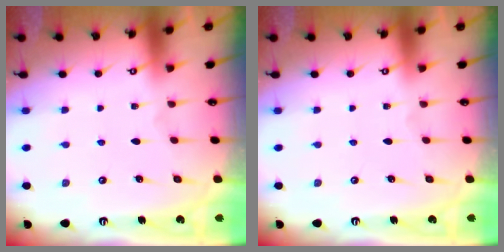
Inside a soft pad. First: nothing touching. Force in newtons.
{"total": 0.0}